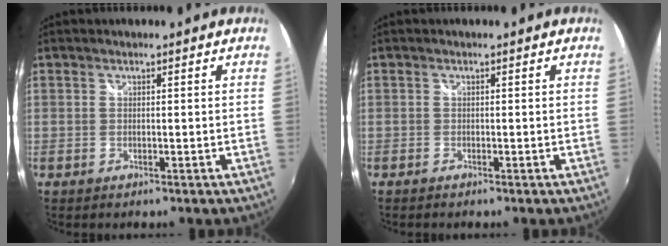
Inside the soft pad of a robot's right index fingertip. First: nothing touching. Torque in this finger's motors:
{"motor_torque": [-0.15, -0.10, 0.06, 0.02]}